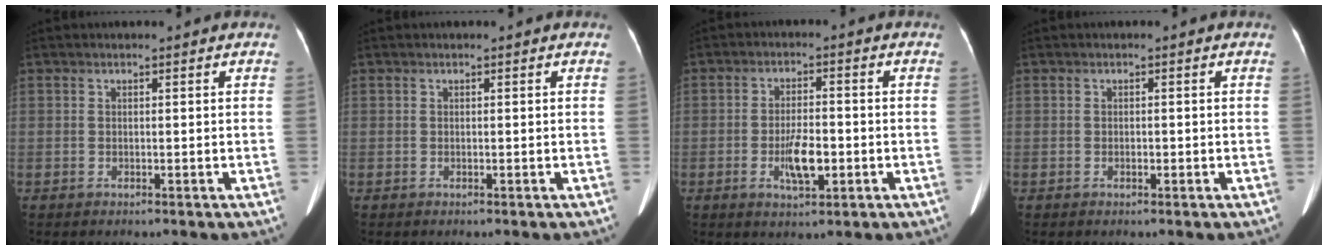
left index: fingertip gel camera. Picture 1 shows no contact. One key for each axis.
{"total": 0.0}
{"total": 5.6, "fx": -1.7, "fy": 1.8, "fz": 5.1, "tx": -0.096, "ty": -0.003, "tz": -0.026}
{"total": 0.6, "fx": -0.3, "fy": 0.3, "fz": 0.5, "tx": -0.008, "ty": 0.001, "tz": -0.003}